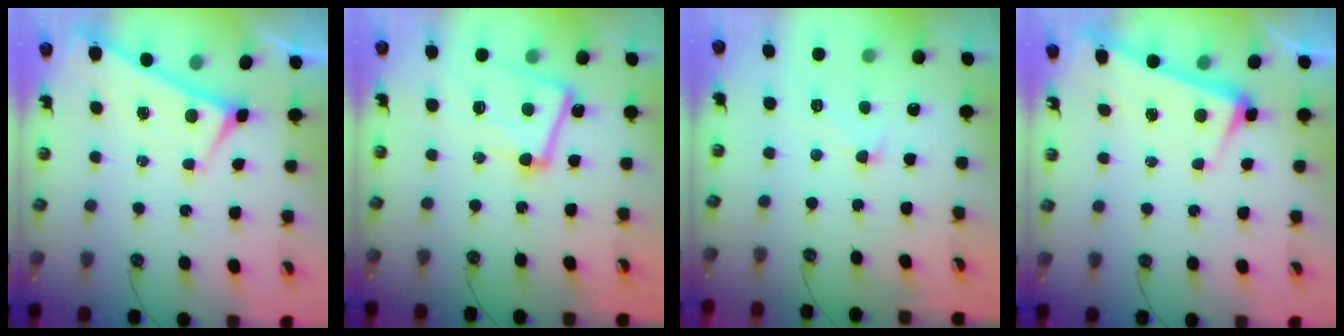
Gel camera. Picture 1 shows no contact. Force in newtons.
{"total": 12.2, "press": 12.1, "slide": 1.9}
{"total": 2.3, "press": 2.1, "slide": 0.8}
{"total": 3.4, "press": 3.2, "slide": 1.0}